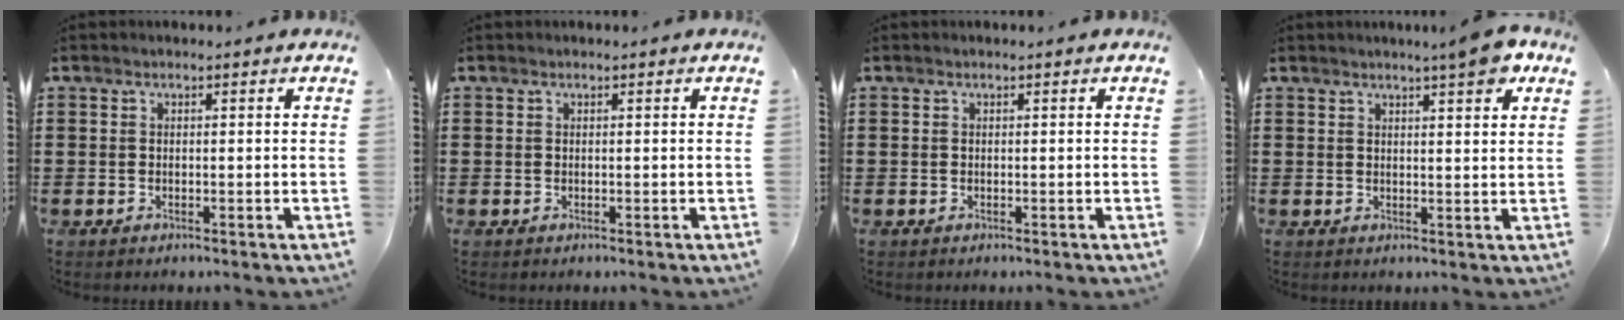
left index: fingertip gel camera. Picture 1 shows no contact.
{"total": 0.0}
{"total": 0.0}
{"total": 5.3, "force": [3.9, 0.3, 3.5], "torque": [-0.056, -0.008, 0.065]}